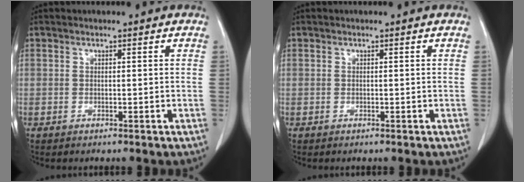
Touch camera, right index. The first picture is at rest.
{"total": 0.0}